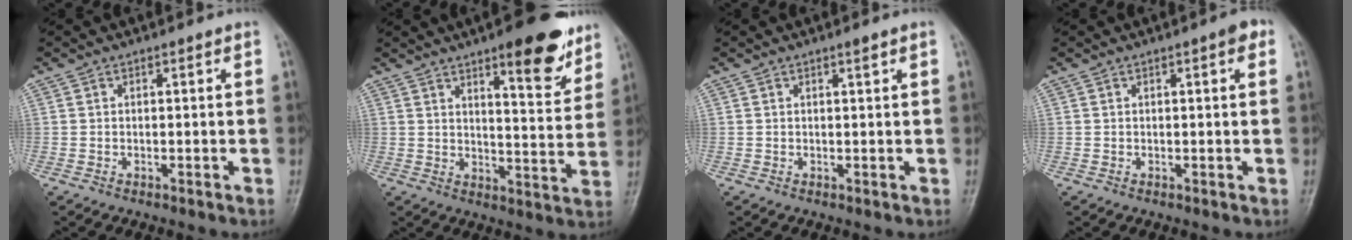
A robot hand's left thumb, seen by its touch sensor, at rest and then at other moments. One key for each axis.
{"total": 12.7, "fx": 8.2, "fy": 3.8, "fz": 9.0, "tx": -0.087, "ty": -0.047, "tz": 0.113}
{"total": 0.8, "fx": 0.5, "fy": 0.0, "fz": 0.6, "tx": -0.007, "ty": -0.001, "tz": 0.010}
{"total": 2.1, "fx": 0.8, "fy": 0.6, "fz": 1.8, "tx": -0.019, "ty": 0.004, "tz": 0.008}